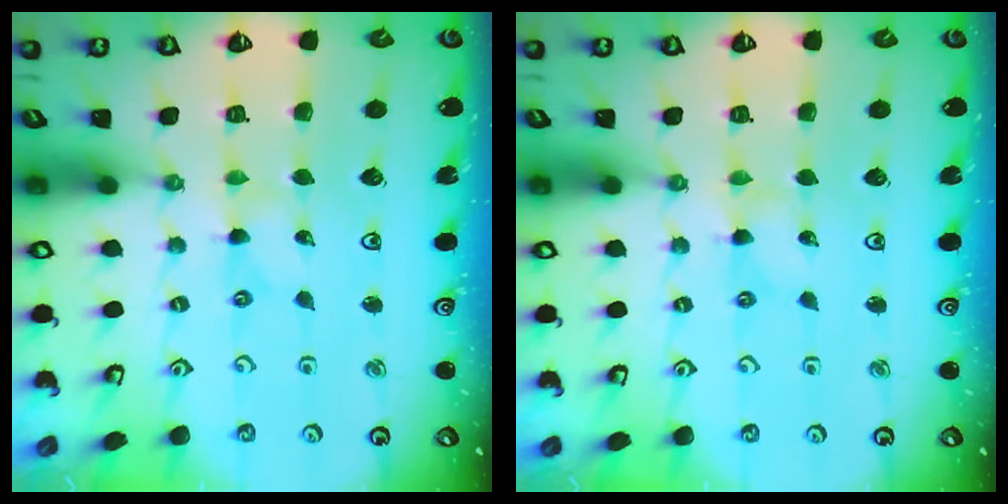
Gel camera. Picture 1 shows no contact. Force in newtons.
{"total": 0.0}